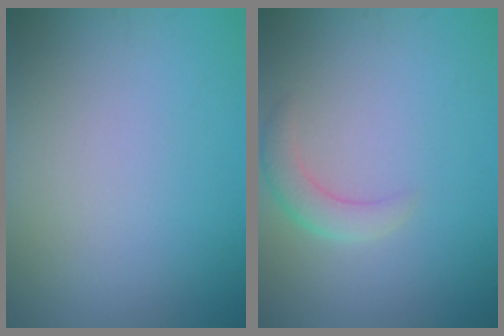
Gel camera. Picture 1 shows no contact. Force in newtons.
{"total": 2.4, "press": 2.4, "slide": 0.2}